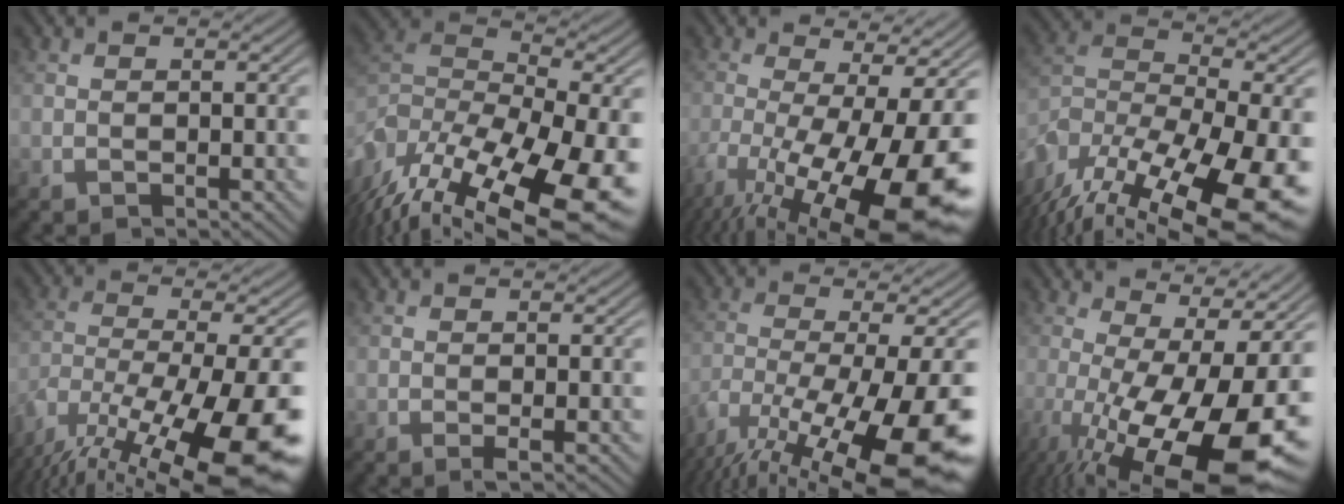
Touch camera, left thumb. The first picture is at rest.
{"total": 19.0, "force": [-11.5, 8.9, 12.1], "torque": [-0.259, -0.024, -0.176]}
{"total": 18.5, "force": [-7.1, 5.6, 16.2], "torque": [-0.273, -0.032, -0.100]}
{"total": 19.7, "force": [-13.5, 8.2, 11.8], "torque": [-0.257, -0.045, -0.211]}
{"total": 18.1, "force": [-12.0, 5.0, 12.6], "torque": [-0.238, -0.050, -0.182]}
{"total": 0.8, "force": [-0.1, 0.0, 0.8], "torque": [-0.018, -0.002, -0.005]}
{"total": 17.2, "force": [-10.4, 4.1, 13.0], "torque": [-0.243, -0.041, -0.156]}
{"total": 18.9, "force": [-4.8, 6.0, 17.2], "torque": [-0.245, -0.017, -0.071]}